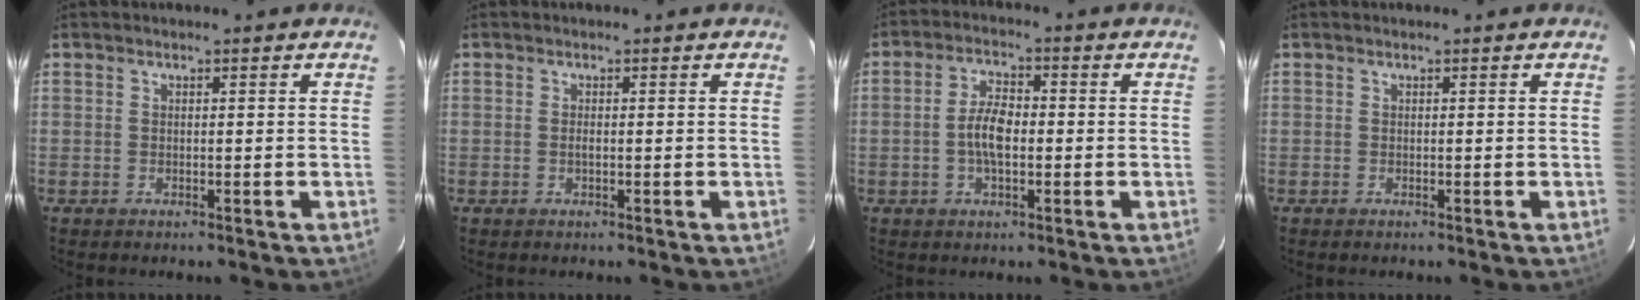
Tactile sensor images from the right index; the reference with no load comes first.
{"total": 0.5, "force": [-0.2, -0.1, 0.5], "torque": [-0.011, 0.000, -0.005]}
{"total": 5.4, "force": [-0.9, 2.3, 4.8], "torque": [-0.096, 0.009, -0.017]}
{"total": 0.0}